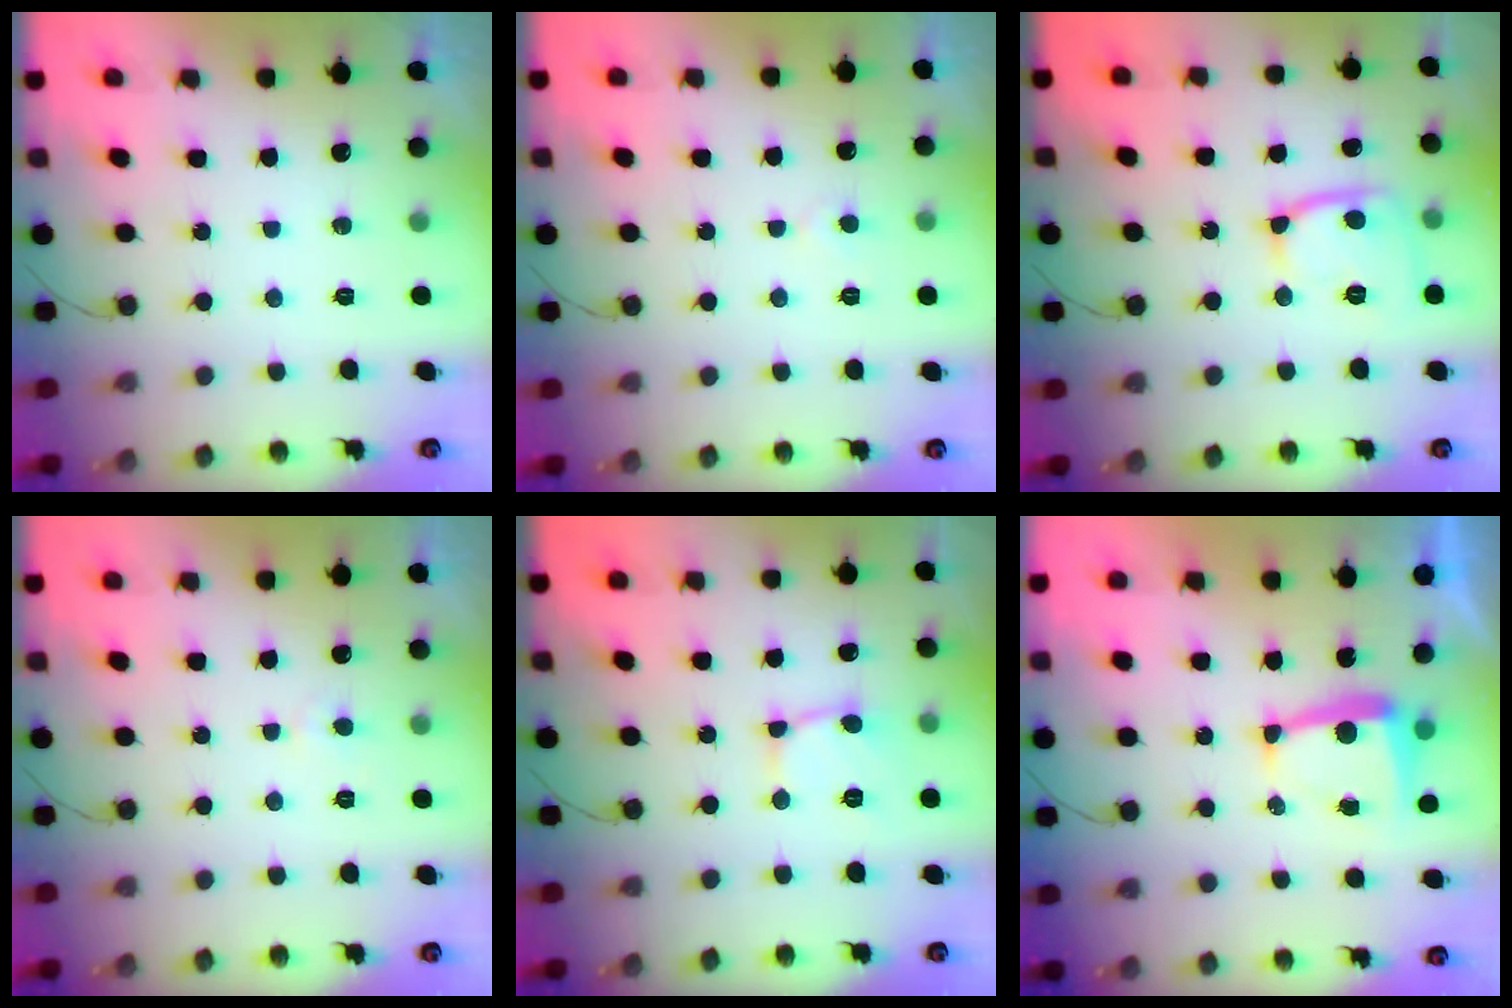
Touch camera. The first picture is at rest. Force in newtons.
{"total": 2.1, "press": 2.1, "slide": 0.3}
{"total": 12.8, "press": 12.7, "slide": 1.4}
{"total": 2.6, "press": 2.6, "slide": 0.2}
{"total": 2.8, "press": 2.8, "slide": 0.3}
{"total": 5.9, "press": 5.9, "slide": 0.2}